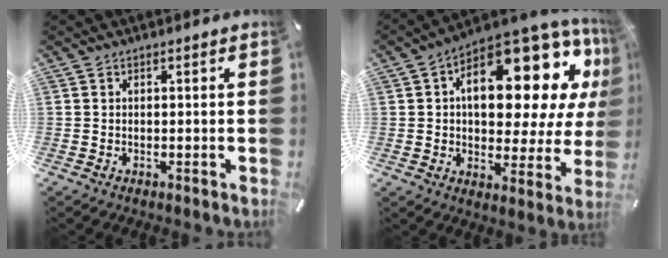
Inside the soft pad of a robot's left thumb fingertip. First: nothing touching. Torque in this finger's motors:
{"motor_torque": [2.50, 2.51, 1.51, -1.26, 0.25]}